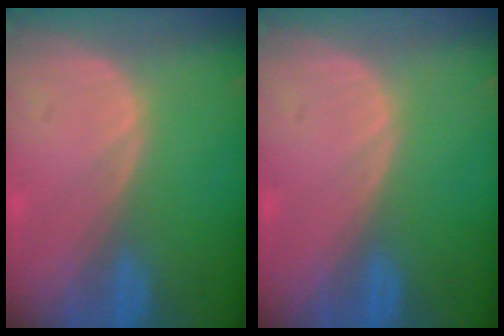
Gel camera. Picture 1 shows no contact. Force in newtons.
{"total": 0.0}